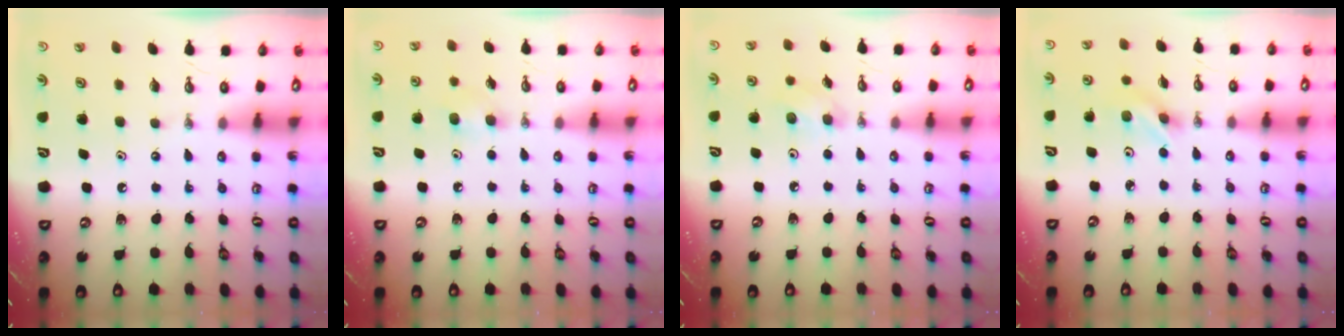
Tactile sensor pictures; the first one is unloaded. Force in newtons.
{"total": 5.0, "press": 4.8, "slide": 1.4}
{"total": 6.7, "press": 6.6, "slide": 1.4}
{"total": 2.2, "press": 2.1, "slide": 0.6}